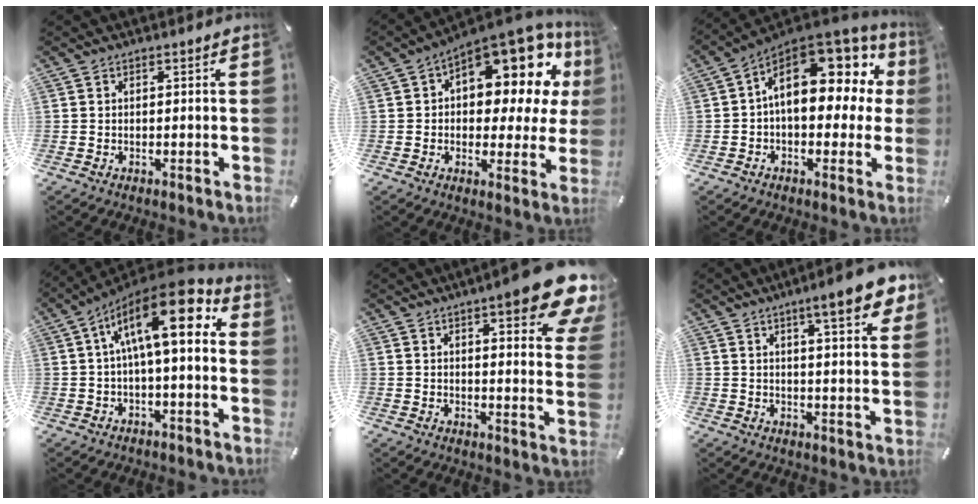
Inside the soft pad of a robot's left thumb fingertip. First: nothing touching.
{"total": 17.0, "force": [8.8, 8.9, 11.5], "torque": [-0.146, -0.079, 0.143]}
{"total": 18.2, "force": [5.7, 10.7, 13.6], "torque": [-0.192, -0.034, 0.099]}
{"total": 16.7, "force": [4.4, 6.0, 15.0], "torque": [-0.249, -0.023, 0.064]}
{"total": 14.5, "force": [8.8, 3.2, 11.2], "torque": [-0.153, -0.058, 0.141]}
{"total": 10.5, "force": [6.4, 1.9, 8.1], "torque": [-0.119, -0.033, 0.102]}